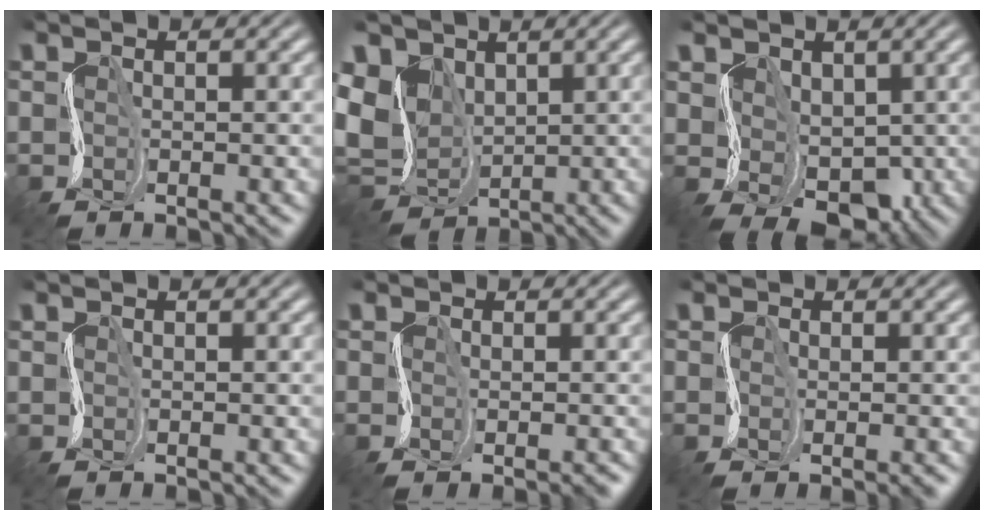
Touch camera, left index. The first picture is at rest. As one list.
[{"total": 5.1, "force": [1.1, 4.6, 1.9], "torque": [-0.070, 0.008, 0.007]}, {"total": 3.6, "force": [-0.7, 3.1, 1.7], "torque": [-0.035, 0.000, -0.021]}, {"total": 0.0}, {"total": 1.8, "force": [-1.2, 0.9, 0.9], "torque": [-0.010, -0.005, -0.014]}, {"total": 1.0, "force": [-0.7, 0.4, 0.6], "torque": [-0.015, -0.002, -0.017]}]